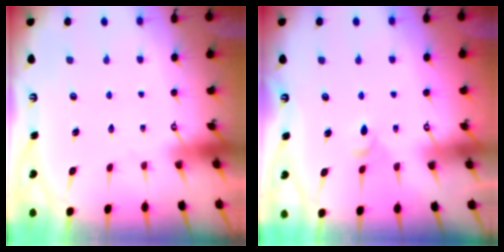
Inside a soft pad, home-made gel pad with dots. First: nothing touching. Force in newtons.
{"total": 3.2, "press": 3.1, "slide": 0.8}